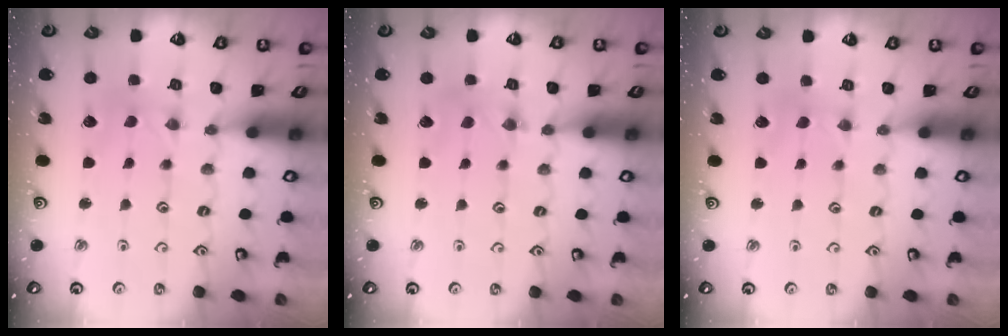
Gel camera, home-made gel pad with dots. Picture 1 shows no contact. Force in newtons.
{"total": 2.0, "press": 2.0, "slide": 0.4}
{"total": 2.1, "press": 2.0, "slide": 0.3}